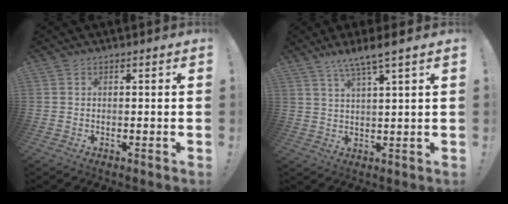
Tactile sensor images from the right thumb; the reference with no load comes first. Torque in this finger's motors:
{"motor_torque": [0.68, 0.78, 0.62, 0.42, 0.00]}